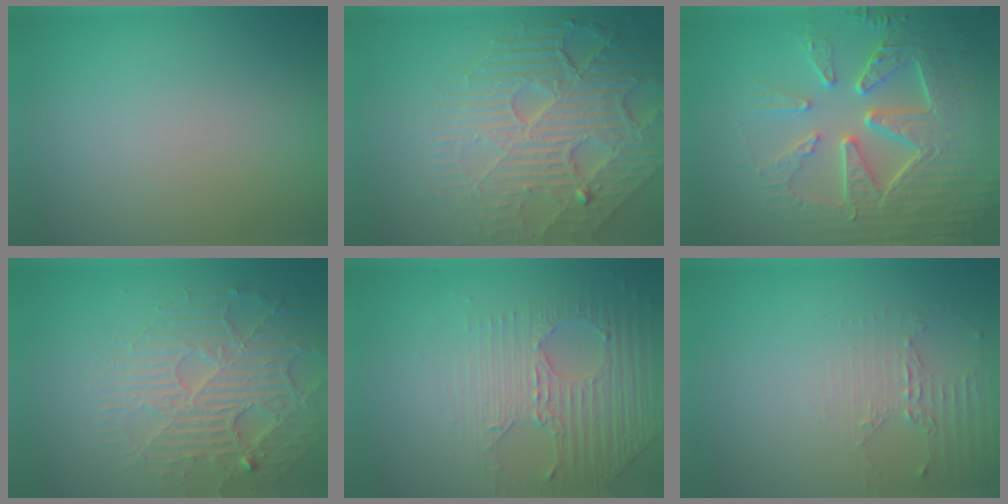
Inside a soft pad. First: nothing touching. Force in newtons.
{"total": 8.7, "press": 5.9, "slide": 6.5}
{"total": 8.9, "press": 6.5, "slide": 6.1}
{"total": 5.3, "press": 4.4, "slide": 3.0}
{"total": 4.6, "press": 3.0, "slide": 3.4}
{"total": 2.1, "press": 1.5, "slide": 1.5}